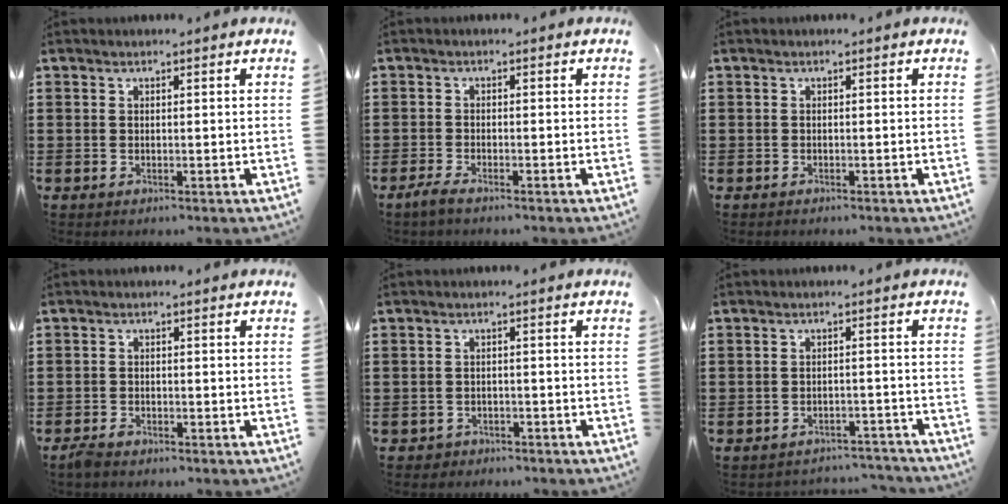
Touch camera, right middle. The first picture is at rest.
{"total": 1.8, "force": [-1.4, 0.3, 1.0], "torque": [-0.025, 0.001, -0.031]}
{"total": 0.6, "force": [-0.5, 0.1, -0.1], "torque": [0.000, 0.002, -0.012]}
{"total": 1.5, "force": [-1.3, 0.4, 0.7], "torque": [-0.024, -0.004, -0.028]}
{"total": 1.7, "force": [-1.5, 0.7, -0.2], "torque": [-0.003, 0.004, -0.036]}
{"total": 3.0, "force": [-2.9, 0.4, 0.0], "torque": [-0.006, 0.001, -0.063]}